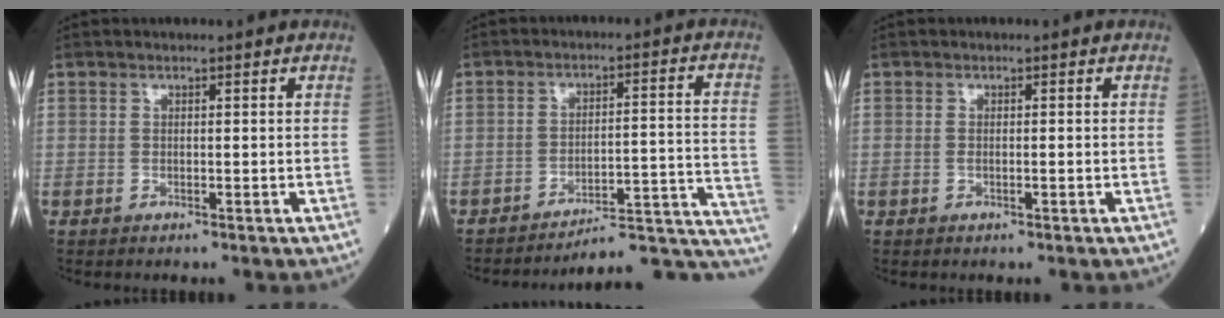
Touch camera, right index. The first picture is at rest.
{"total": 16.3, "force": [-16.1, -0.4, 2.4], "torque": [0.030, 0.046, -0.208]}
{"total": 0.9, "force": [-0.2, 0.2, 0.9], "torque": [-0.020, 0.002, -0.002]}